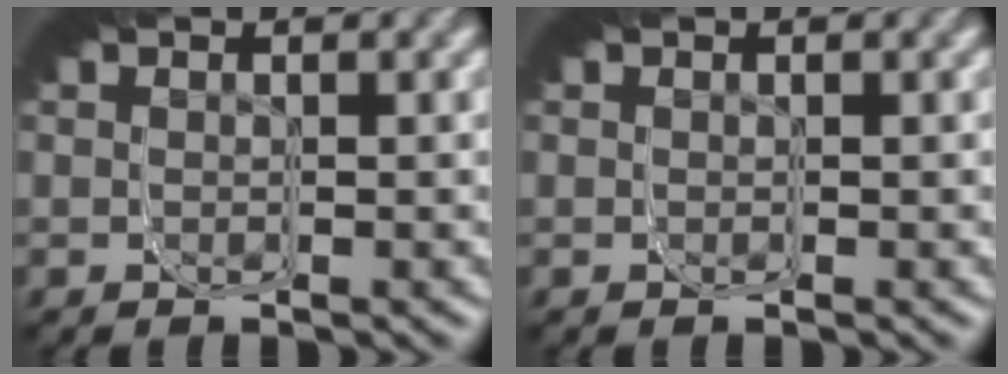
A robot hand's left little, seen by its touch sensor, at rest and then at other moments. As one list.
[{"total": 0.0}]